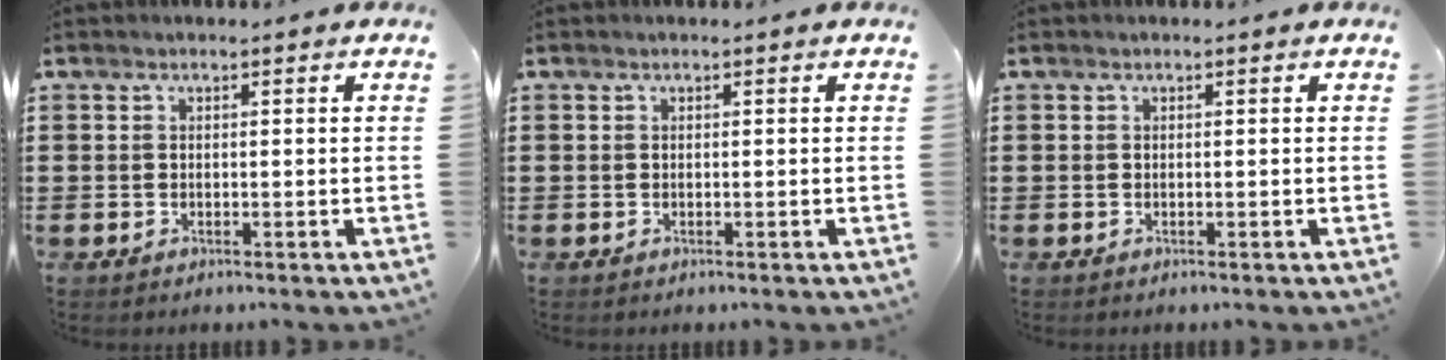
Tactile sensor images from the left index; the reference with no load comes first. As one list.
[{"total": 0.0}, {"total": 0.0}]